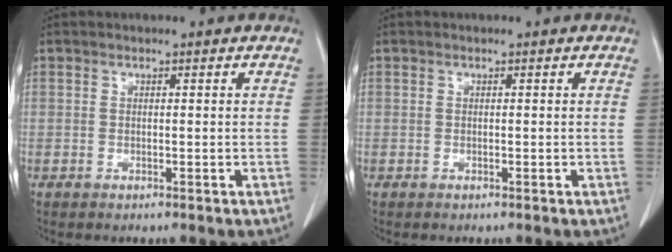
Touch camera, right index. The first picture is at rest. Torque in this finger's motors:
{"motor_torque": [0.04, -0.02, 0.01, 0.01]}